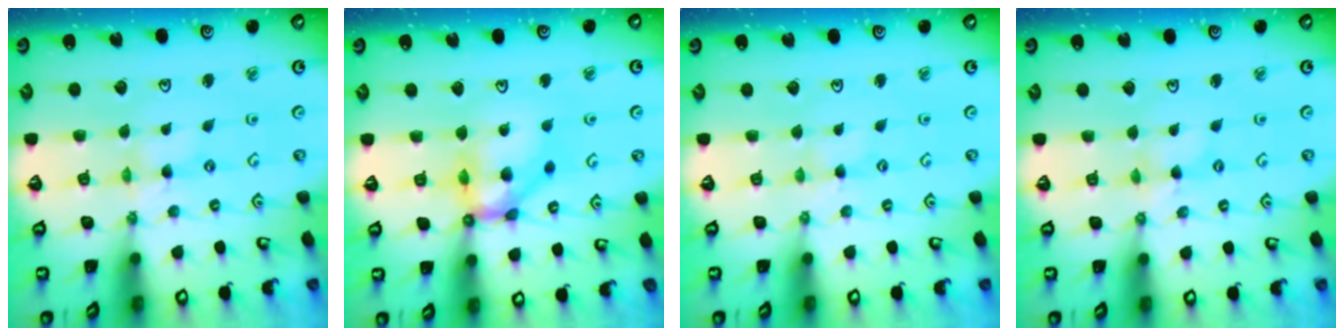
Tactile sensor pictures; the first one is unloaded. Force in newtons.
{"total": 12.6, "press": 12.5, "slide": 1.8}
{"total": 1.3, "press": 1.3, "slide": 0.2}
{"total": 1.3, "press": 1.3, "slide": 0.3}